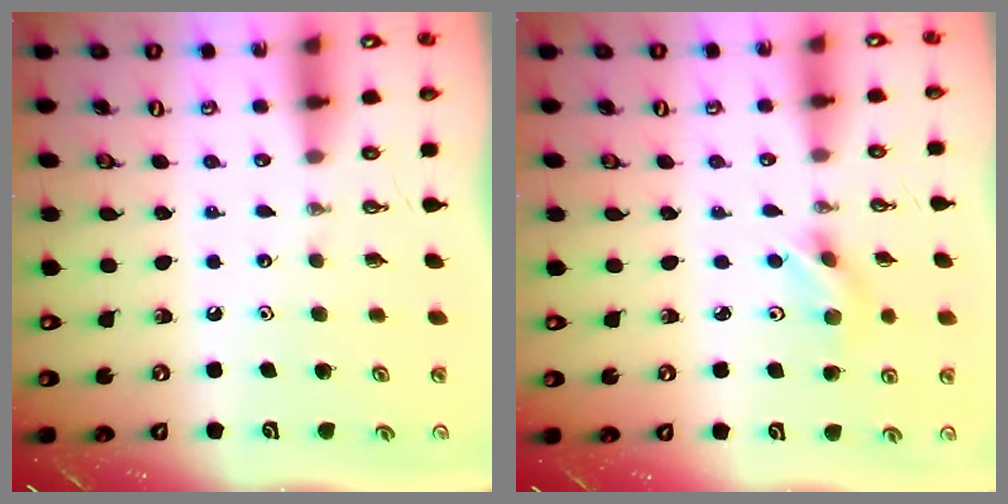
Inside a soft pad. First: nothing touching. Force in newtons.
{"total": 3.8, "press": 2.8, "slide": 2.6}